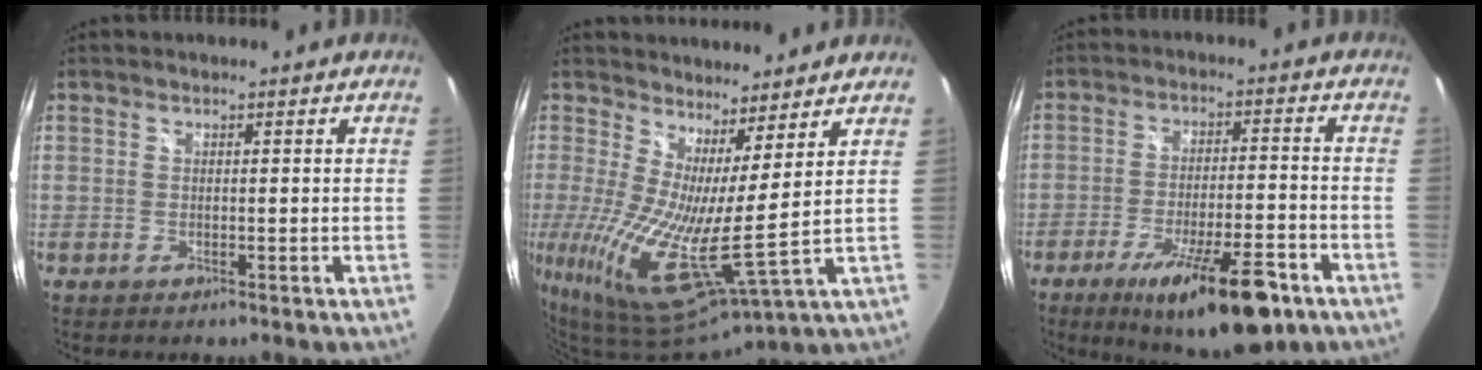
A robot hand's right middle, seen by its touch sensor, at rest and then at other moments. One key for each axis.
{"total": 14.9, "fx": 5.4, "fy": 2.2, "fz": 13.8, "tx": -0.236, "ty": -0.022, "tz": 0.093}
{"total": 17.2, "fx": -10.4, "fy": 4.3, "fz": 13.0, "tx": -0.215, "ty": -0.028, "tz": -0.154}